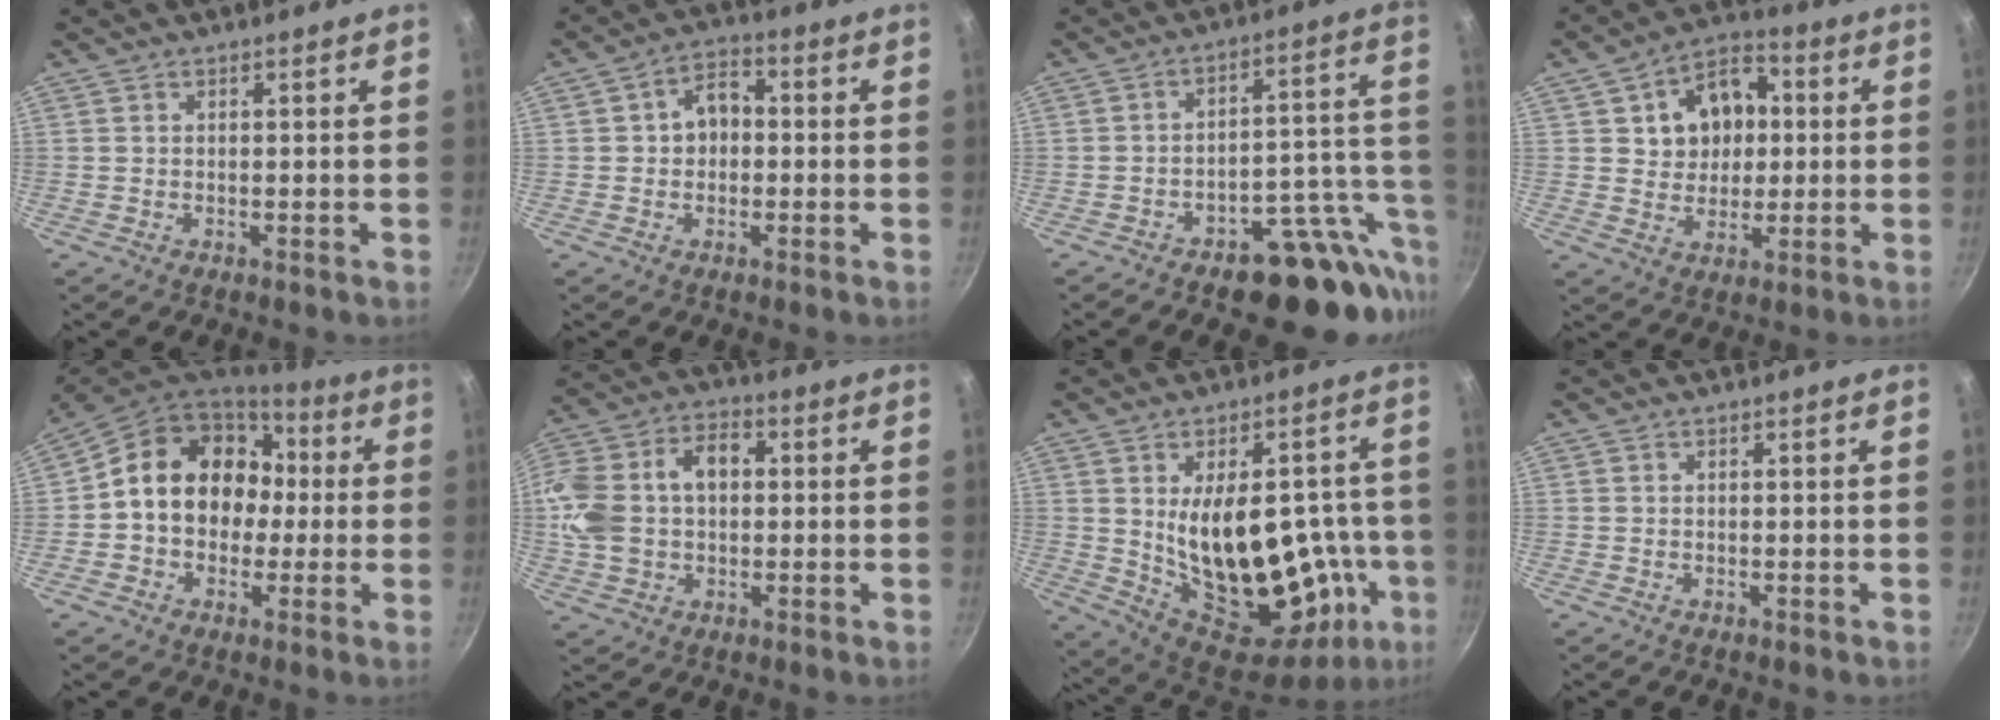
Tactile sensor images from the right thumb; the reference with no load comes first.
{"total": 6.3, "force": [0.1, 4.8, 4.1], "torque": [-0.031, 0.017, -0.006]}
{"total": 15.6, "force": [-8.4, 8.3, 10.1], "torque": [-0.050, 0.060, -0.113]}
{"total": 12.2, "force": [2.3, 9.6, 7.2], "torque": [-0.074, 0.008, 0.032]}
{"total": 17.7, "force": [1.0, 14.4, 10.1], "torque": [-0.130, 0.048, 0.008]}
{"total": 17.5, "force": [1.3, 12.4, 12.3], "torque": [-0.237, 0.044, 0.016]}
{"total": 27.2, "force": [-2.6, 15.1, 22.5], "torque": [-0.284, -0.001, -0.004]}
{"total": 0.0}